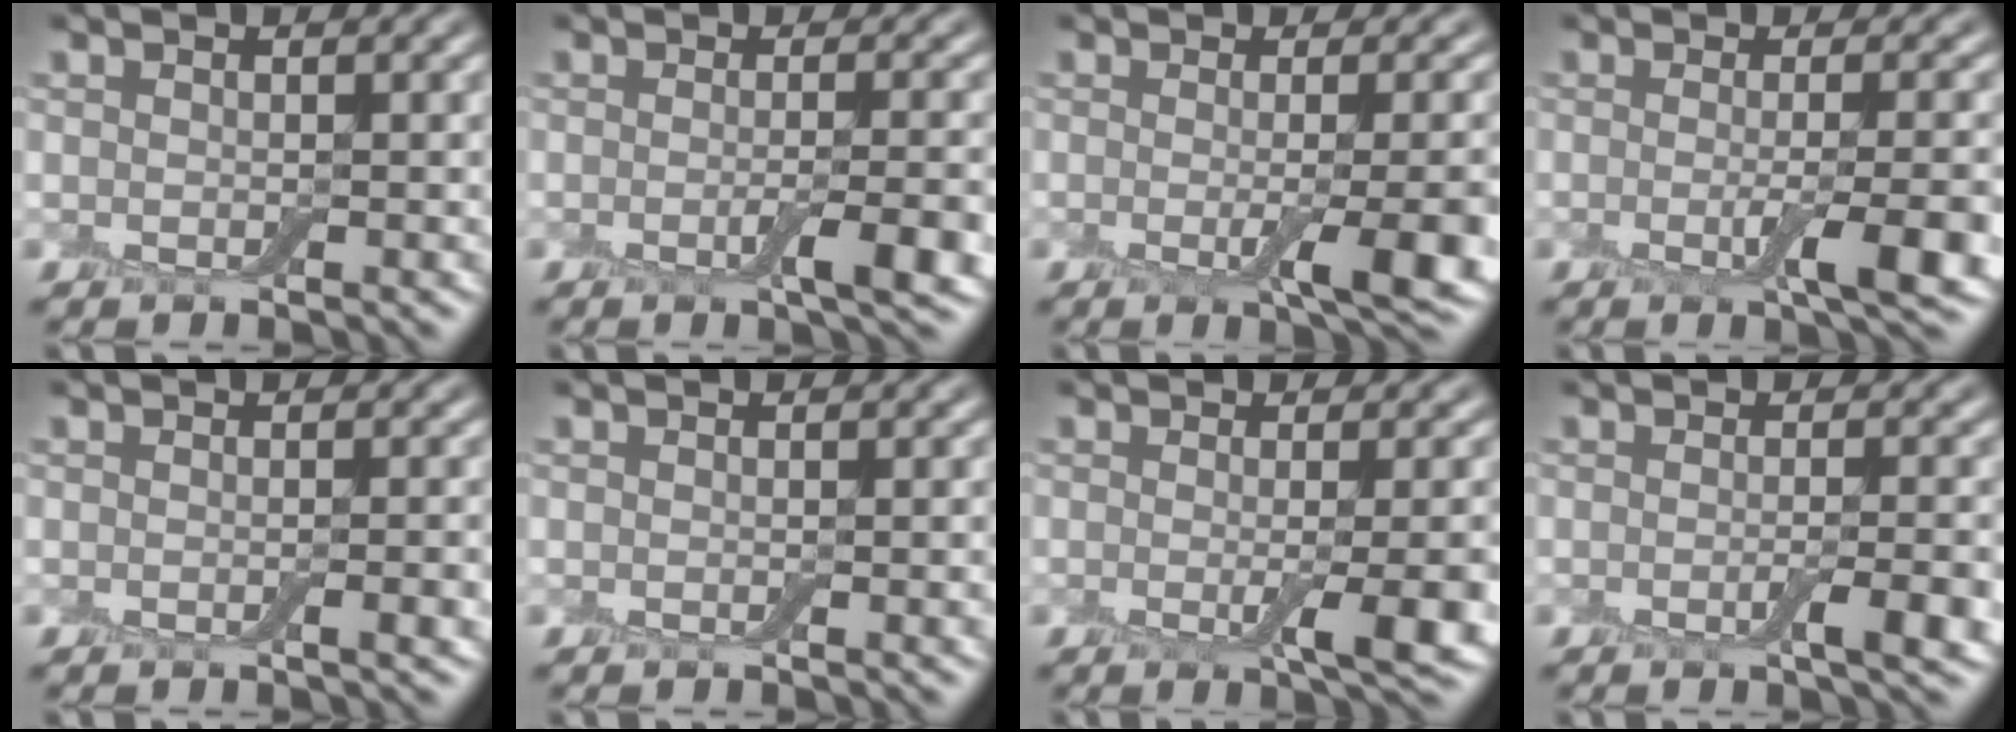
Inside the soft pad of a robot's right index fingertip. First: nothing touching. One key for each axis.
{"total": 3.7, "fx": -1.6, "fy": 0.6, "fz": 3.3, "tx": -0.056, "ty": -0.008, "tz": -0.024}
{"total": 5.7, "fx": -1.5, "fy": 1.1, "fz": 5.4, "tx": -0.081, "ty": -0.015, "tz": -0.020}
{"total": 4.9, "fx": -1.5, "fy": 0.8, "fz": 4.6, "tx": -0.077, "ty": -0.011, "tz": -0.021}
{"total": 1.5, "fx": -0.5, "fy": 0.4, "fz": 1.4, "tx": -0.020, "ty": -0.007, "tz": -0.008}
{"total": 1.0, "fx": -0.1, "fy": 0.3, "fz": 0.9, "tx": -0.009, "ty": -0.001, "tz": -0.003}
{"total": 4.6, "fx": -1.1, "fy": 0.8, "fz": 4.4, "tx": -0.064, "ty": -0.013, "tz": -0.014}
{"total": 3.1, "fx": -1.4, "fy": 0.5, "fz": 2.7, "tx": -0.045, "ty": -0.008, "tz": -0.021}